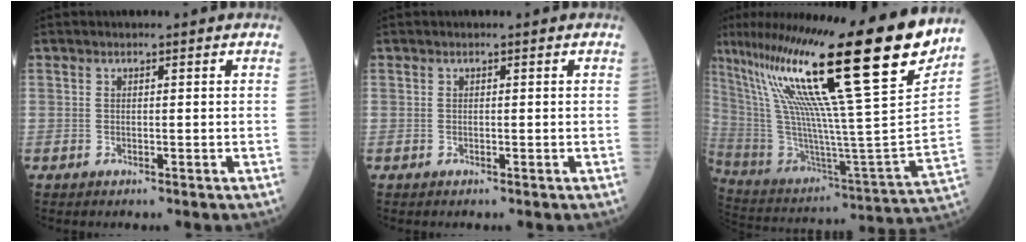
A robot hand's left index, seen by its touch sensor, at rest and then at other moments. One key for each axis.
{"total": 0.0}
{"total": 32.5, "fx": 22.0, "fy": -1.2, "fz": 23.9, "tx": -0.426, "ty": -0.050, "tz": 0.354}